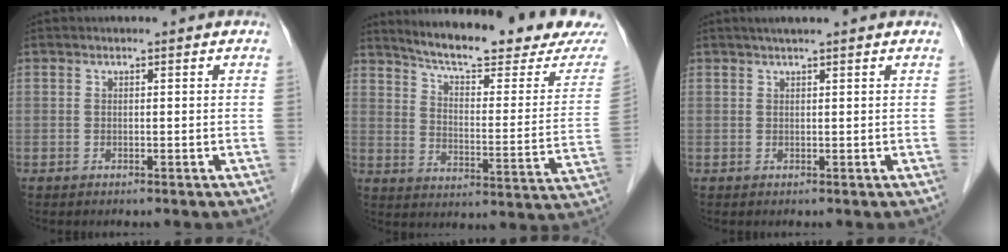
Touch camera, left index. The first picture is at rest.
{"total": 21.1, "force": [19.2, 1.3, 8.5], "torque": [-0.122, -0.059, 0.253]}
{"total": 3.1, "force": [2.5, -0.1, 1.8], "torque": [-0.021, 0.025, 0.039]}